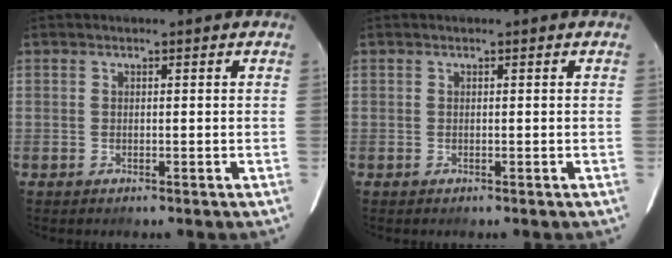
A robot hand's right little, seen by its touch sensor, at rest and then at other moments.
{"total": 0.0}